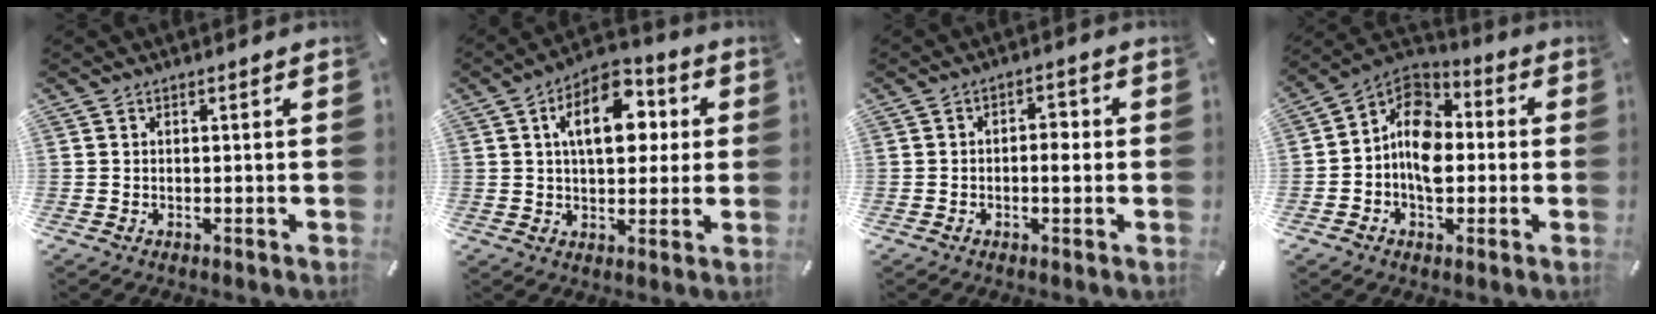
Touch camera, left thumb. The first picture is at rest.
{"total": 13.8, "force": [3.7, 8.4, 10.3], "torque": [-0.148, 0.003, 0.061]}
{"total": 3.7, "force": [-0.6, 2.1, 2.9], "torque": [-0.047, 0.006, -0.015]}
{"total": 11.6, "force": [-1.8, 9.1, 7.0], "torque": [-0.137, 0.017, -0.035]}